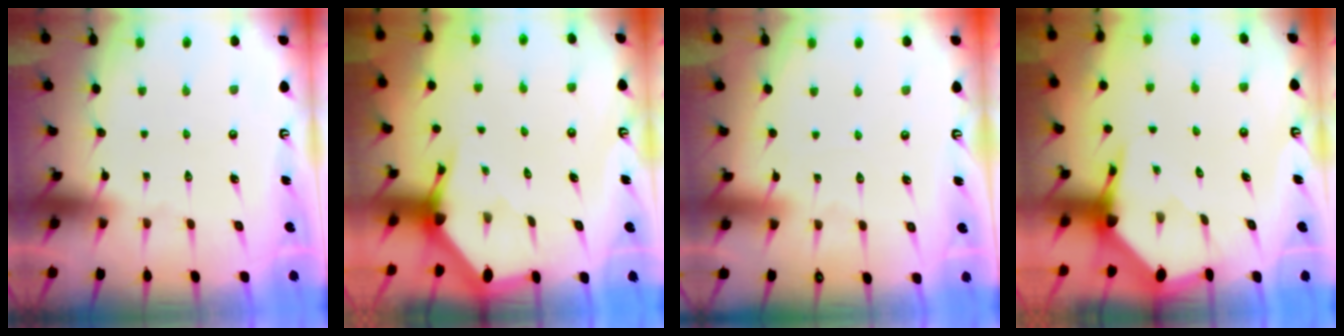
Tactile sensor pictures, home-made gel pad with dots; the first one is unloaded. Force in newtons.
{"total": 2.9, "press": 2.9, "slide": 0.2}
{"total": 2.4, "press": 2.3, "slide": 0.2}
{"total": 3.8, "press": 3.8, "slide": 0.5}